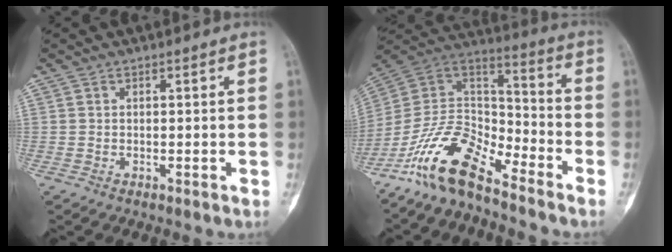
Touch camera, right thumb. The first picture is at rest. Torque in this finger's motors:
{"motor_torque": [0.62, 0.36, 1.52, -1.25, 0.41]}